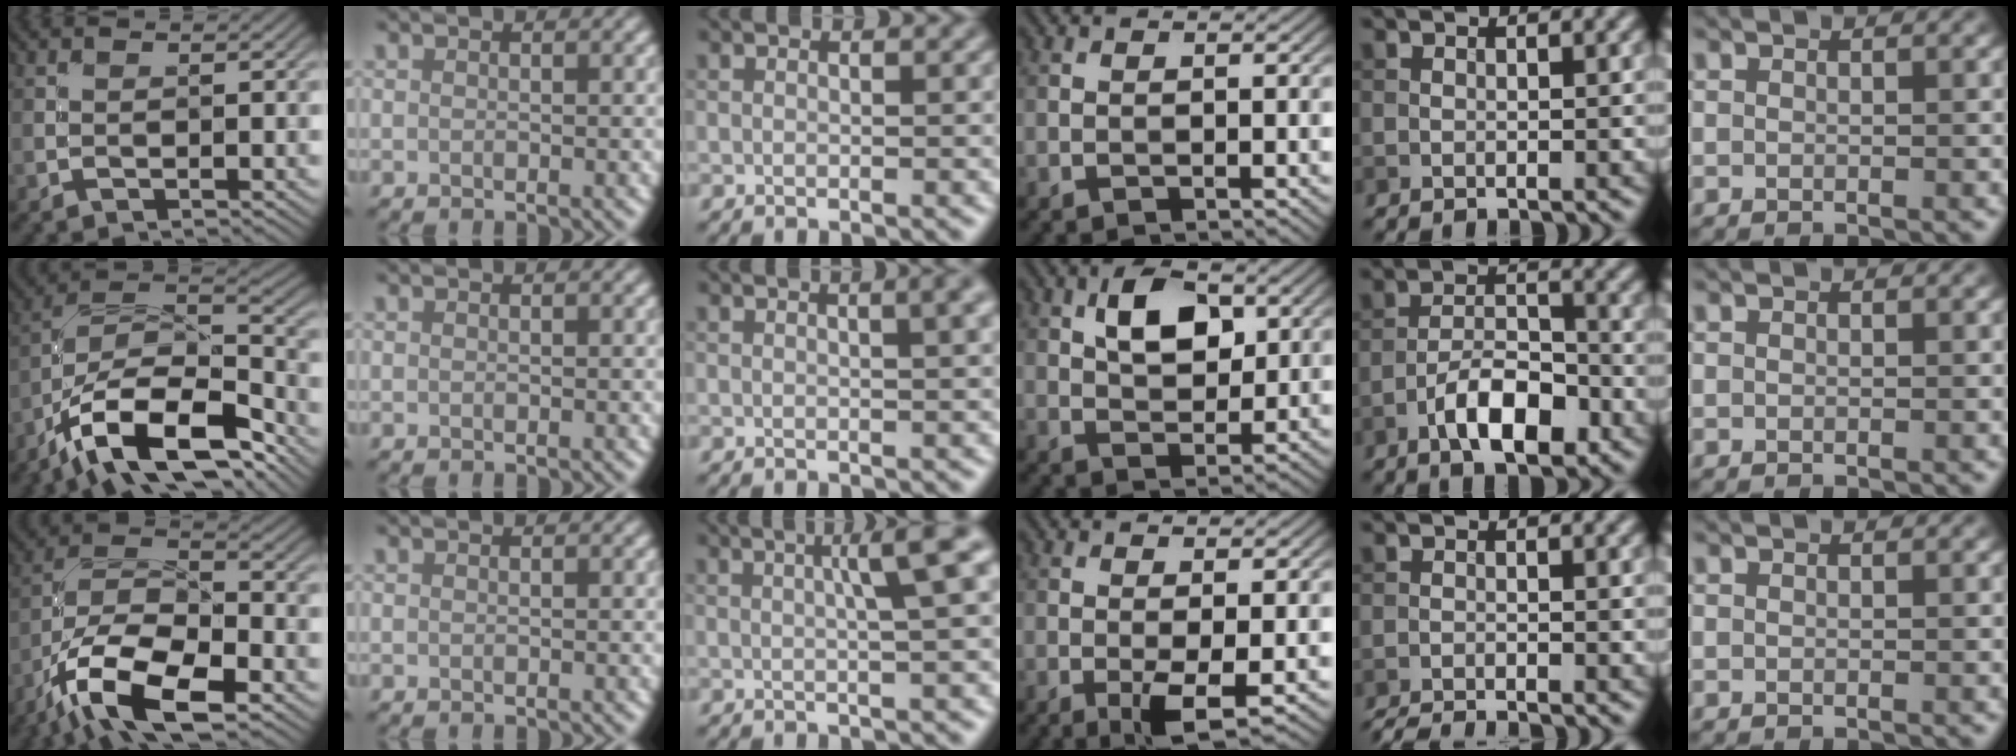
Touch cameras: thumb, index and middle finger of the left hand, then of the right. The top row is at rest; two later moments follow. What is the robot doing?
{"motion": "screw", "object": "medicine bottle"}